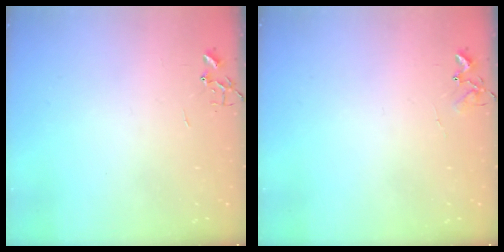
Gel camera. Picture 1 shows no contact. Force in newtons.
{"total": 6.1, "press": 6.0, "slide": 0.6}